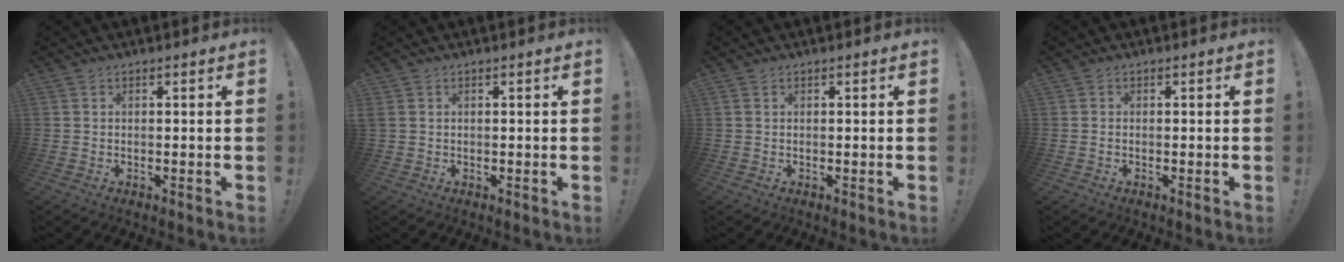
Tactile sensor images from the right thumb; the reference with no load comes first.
{"total": 1.3, "force": [0.4, 0.9, 0.8], "torque": [-0.020, 0.006, 0.009]}
{"total": 0.5, "force": [0.3, 0.3, 0.3], "torque": [-0.011, 0.003, 0.008]}
{"total": 0.0}